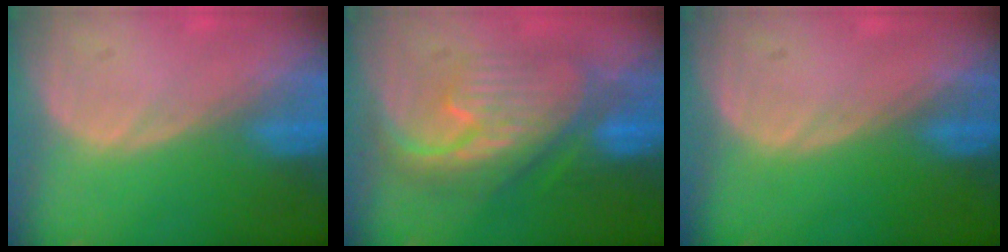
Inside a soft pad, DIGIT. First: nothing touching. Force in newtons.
{"total": 9.1, "press": 9.0, "slide": 0.6}
{"total": 0.0}